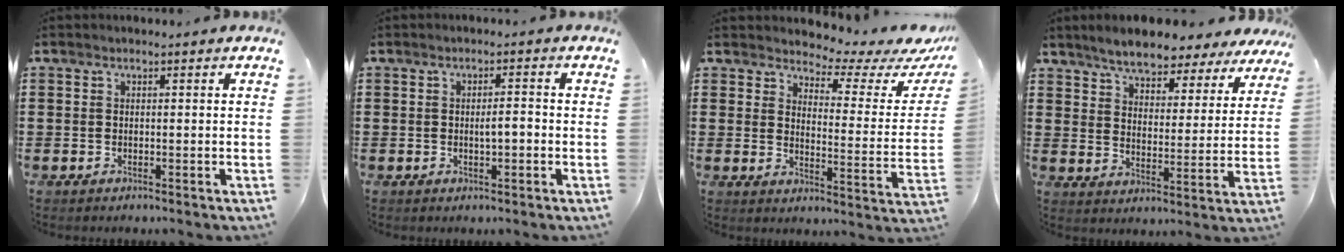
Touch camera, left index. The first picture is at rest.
{"total": 2.3, "force": [-0.4, 0.6, 2.2], "torque": [-0.041, 0.003, -0.008]}
{"total": 4.0, "force": [3.7, 0.9, 1.3], "torque": [-0.034, -0.034, 0.055]}
{"total": 6.2, "force": [6.0, 0.9, 1.6], "torque": [-0.061, -0.030, 0.103]}